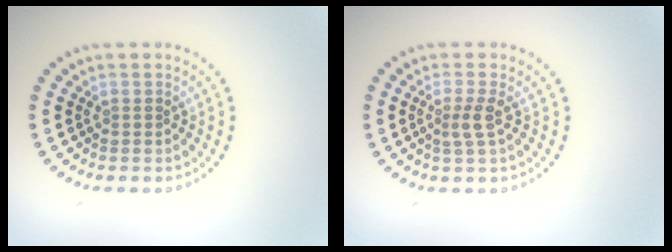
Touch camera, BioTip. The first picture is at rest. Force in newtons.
{"total": 1.8, "press": 1.5, "slide": 1.1}